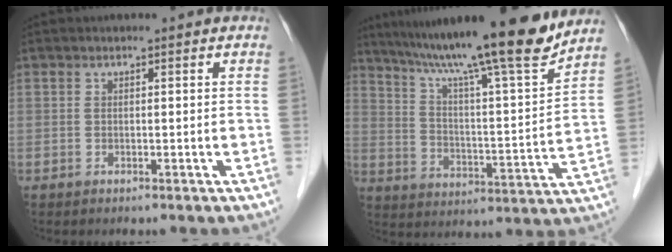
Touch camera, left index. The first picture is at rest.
{"total": 21.7, "force": [18.0, -0.5, 12.2], "torque": [-0.197, -0.012, 0.274]}